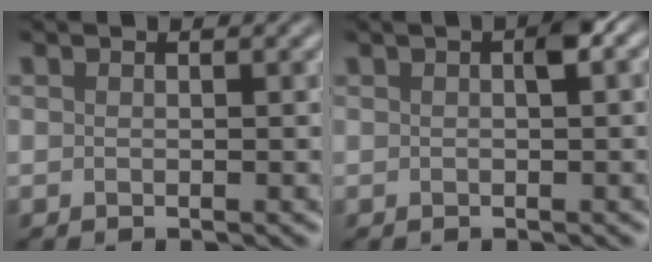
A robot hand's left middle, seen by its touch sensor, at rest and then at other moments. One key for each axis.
{"total": 1.7, "fx": 0.3, "fy": 0.5, "fz": 1.6, "tx": -0.020, "ty": 0.008, "tz": 0.005}